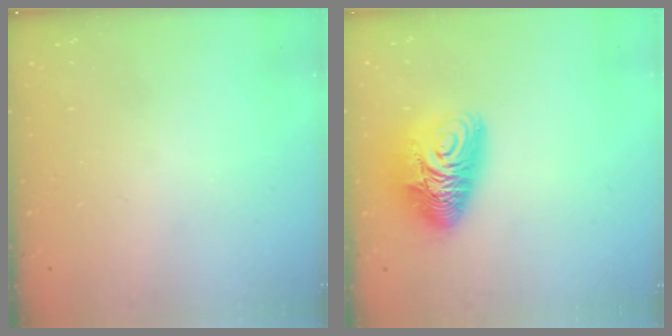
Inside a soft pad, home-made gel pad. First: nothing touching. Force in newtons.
{"total": 11.8, "press": 11.8, "slide": 1.3}